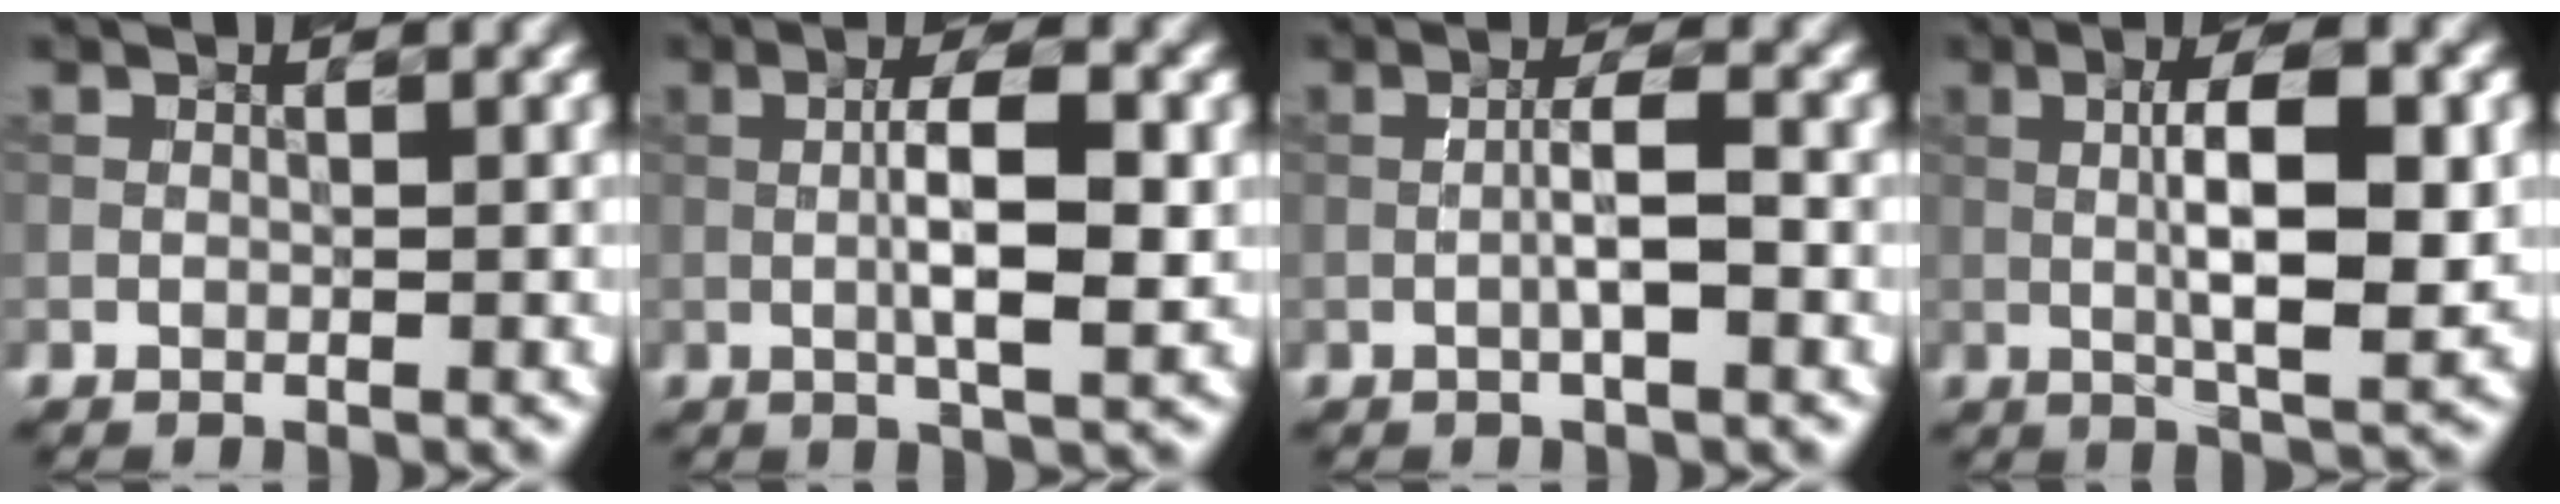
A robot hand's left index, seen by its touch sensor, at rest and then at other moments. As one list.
[{"total": 5.9, "force": [0.0, 1.4, 5.7], "torque": [-0.101, 0.004, -0.004]}, {"total": 2.8, "force": [-0.6, 0.4, 2.7], "torque": [-0.048, 0.007, -0.014]}, {"total": 7.8, "force": [0.4, 2.1, 7.5], "torque": [-0.122, 0.004, 0.004]}]